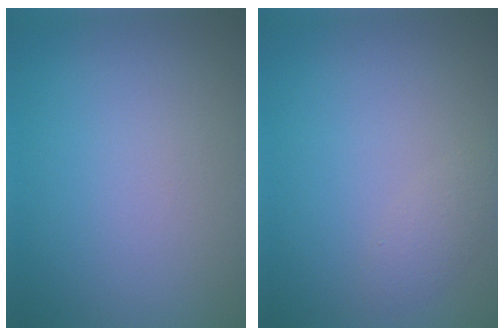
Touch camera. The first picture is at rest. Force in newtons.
{"total": 1.1, "press": 1.1, "slide": 0.1}